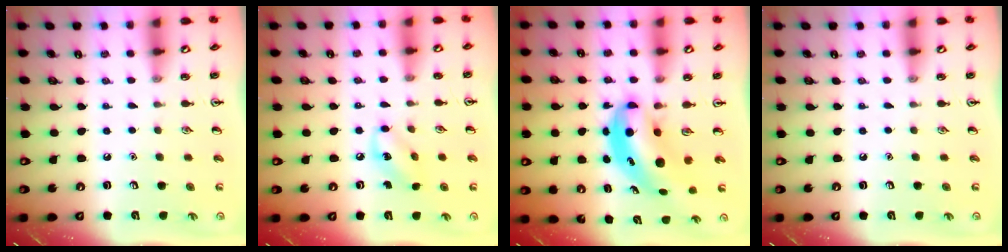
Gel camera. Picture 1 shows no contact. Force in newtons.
{"total": 6.0, "press": 6.0, "slide": 0.6}
{"total": 7.1, "press": 6.9, "slide": 1.8}
{"total": 0.0}